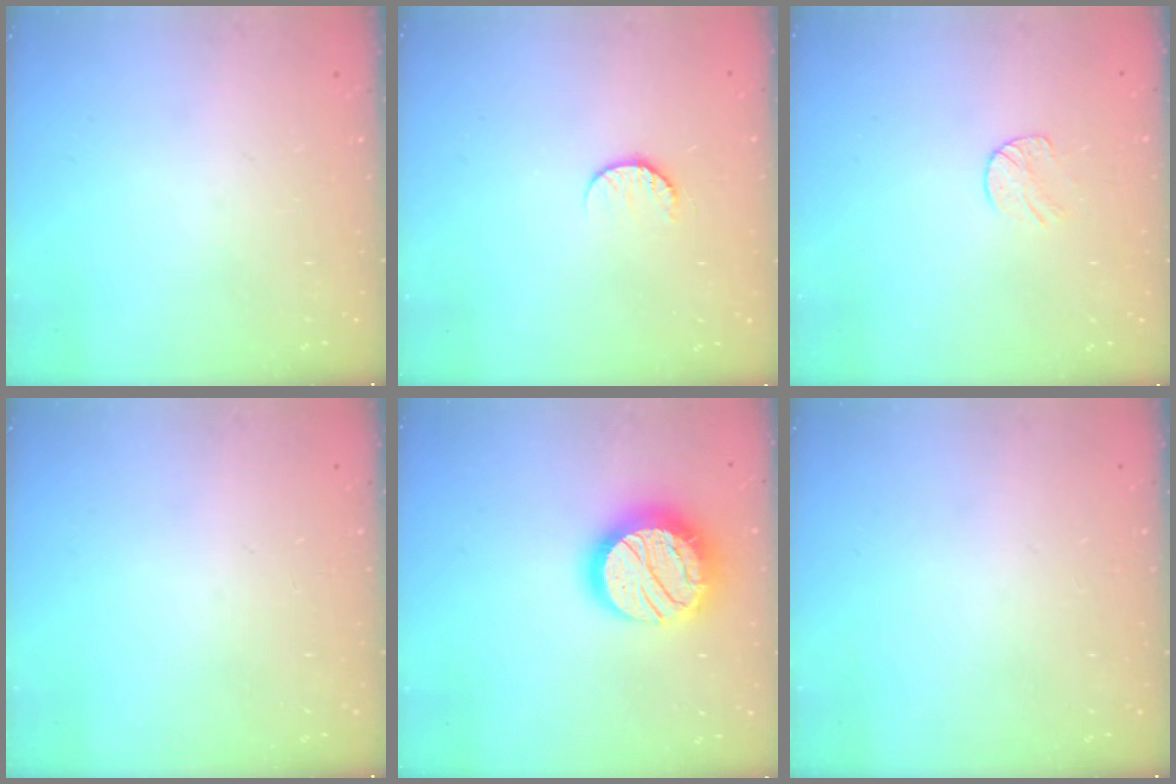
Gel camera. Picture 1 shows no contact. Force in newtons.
{"total": 7.4, "press": 7.4, "slide": 0.6}
{"total": 5.4, "press": 5.4, "slide": 0.5}
{"total": 0.0}
{"total": 21.0, "press": 20.9, "slide": 1.4}
{"total": 0.0}